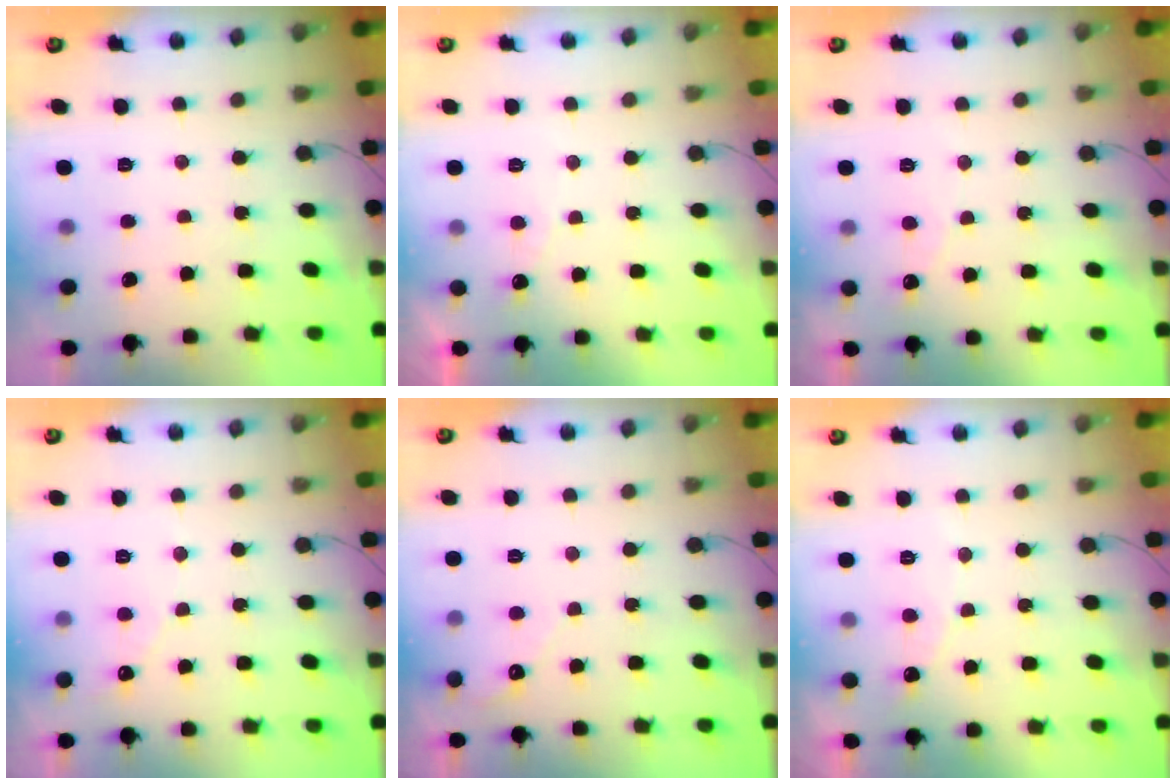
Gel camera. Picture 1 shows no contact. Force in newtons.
{"total": 4.2, "press": 4.2, "slide": 0.3}
{"total": 2.9, "press": 2.9, "slide": 0.2}
{"total": 3.2, "press": 3.2, "slide": 0.2}
{"total": 2.8, "press": 2.8, "slide": 0.2}
{"total": 5.1, "press": 5.1, "slide": 0.5}